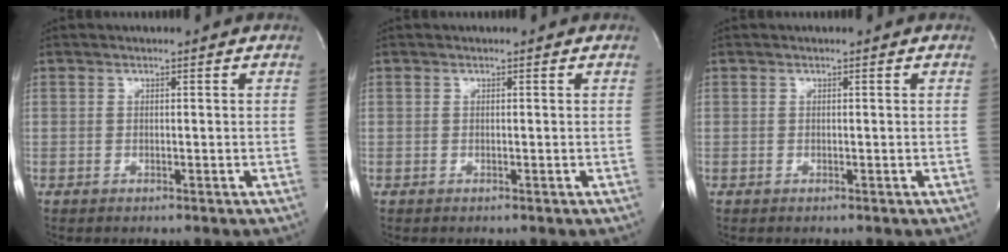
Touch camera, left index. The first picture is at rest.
{"total": 0.0}
{"total": 0.0}